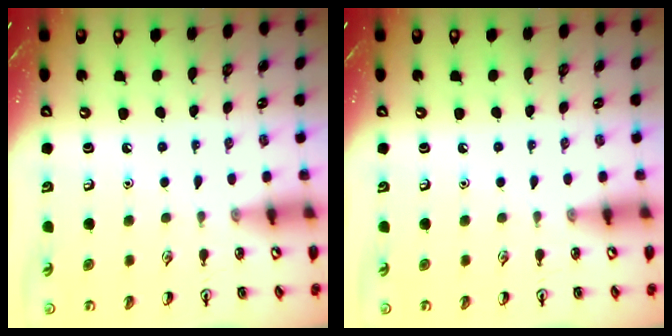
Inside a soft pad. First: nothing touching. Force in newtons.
{"total": 0.0}